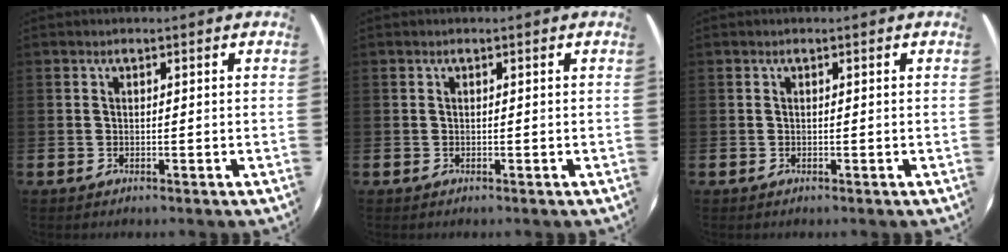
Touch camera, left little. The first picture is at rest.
{"total": 0.0}
{"total": 0.0}